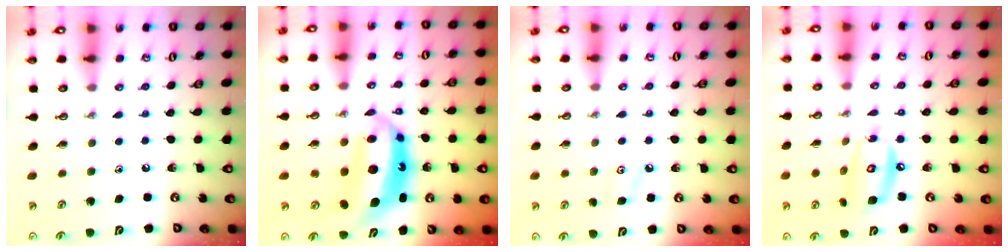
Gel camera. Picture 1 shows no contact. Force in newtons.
{"total": 9.3, "press": 9.2, "slide": 1.0}
{"total": 4.1, "press": 4.0, "slide": 0.7}
{"total": 12.0, "press": 12.0, "slide": 1.2}